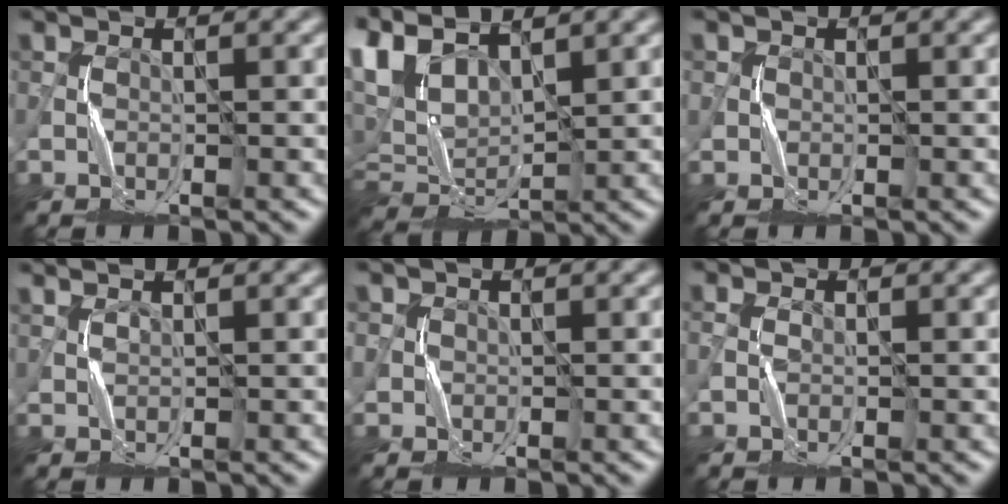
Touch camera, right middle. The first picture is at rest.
{"total": 6.5, "force": [2.9, 3.3, 4.8], "torque": [-0.112, 0.006, 0.055]}
{"total": 0.8, "force": [0.0, 0.8, 0.0], "torque": [0.008, -0.002, -0.001]}
{"total": 1.3, "force": [1.1, 0.3, 0.7], "torque": [-0.014, 0.001, 0.013]}
{"total": 1.3, "force": [0.3, 1.3, 0.1], "torque": [0.006, 0.000, 0.003]}
{"total": 0.9, "force": [-0.1, 0.7, 0.6], "torque": [-0.013, 0.004, -0.005]}